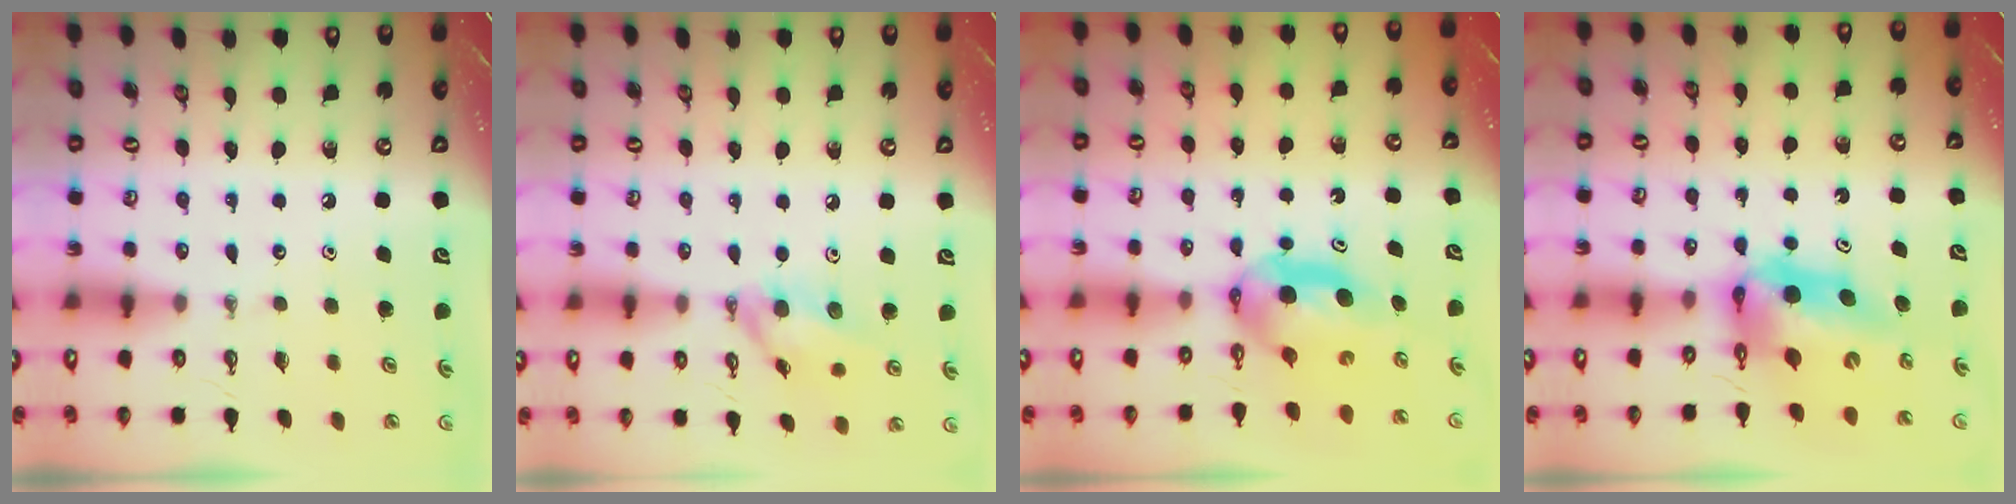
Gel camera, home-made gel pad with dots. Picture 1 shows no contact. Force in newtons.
{"total": 11.6, "press": 11.5, "slide": 1.4}
{"total": 6.4, "press": 5.7, "slide": 2.9}
{"total": 8.2, "press": 8.1, "slide": 0.8}